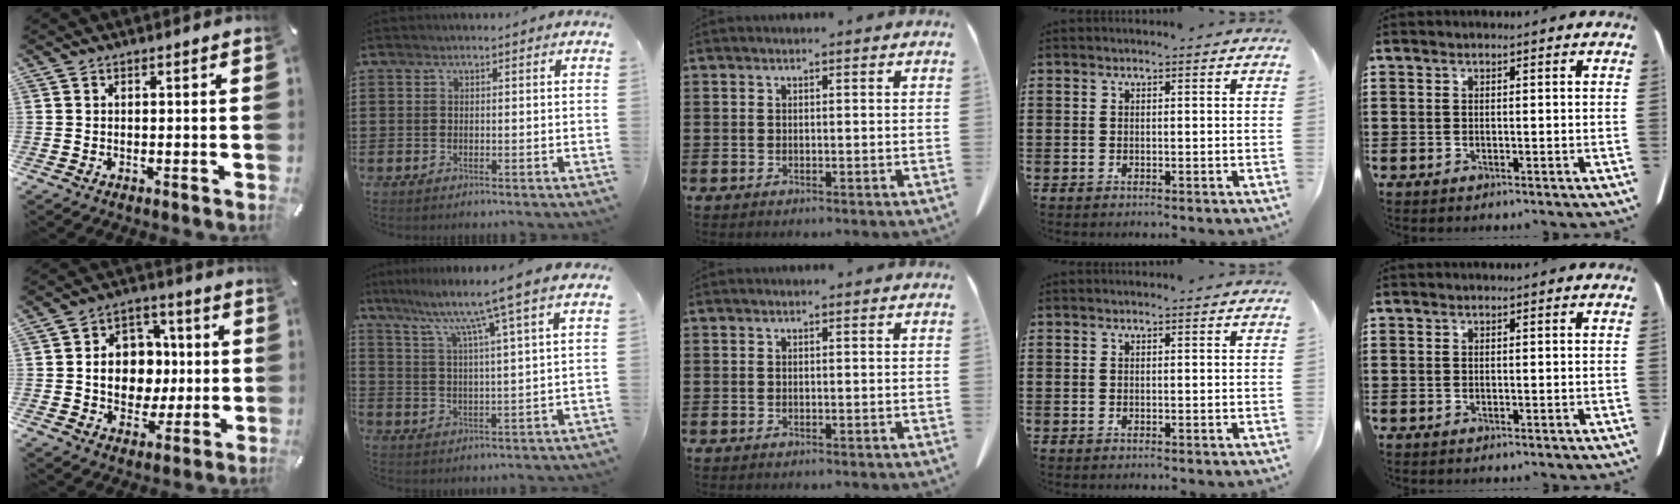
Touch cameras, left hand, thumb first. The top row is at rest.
{"thumb": {"total": 11.4, "force": [-0.2, 9.8, 5.7], "torque": [-0.089, 0.012, 0.003]}, "index": {"total": 7.7, "force": [5.9, -1.2, 4.8], "torque": [-0.116, -0.032, 0.091]}}